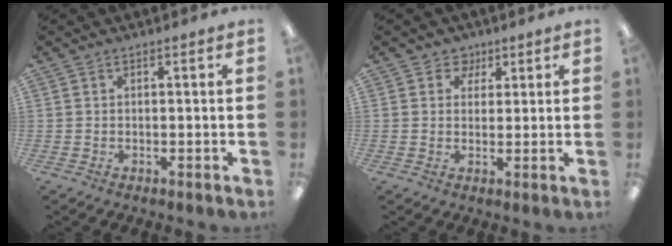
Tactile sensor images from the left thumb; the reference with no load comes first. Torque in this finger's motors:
{"motor_torque": [-0.08, 0.03, -0.09, -0.09, 0.00]}